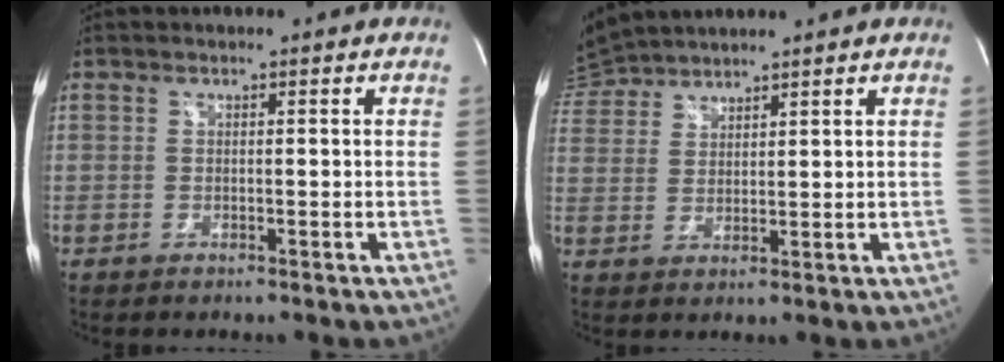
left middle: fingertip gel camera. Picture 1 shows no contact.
{"total": 6.8, "force": [6.7, 0.8, 1.1], "torque": [-0.039, 0.026, 0.139]}